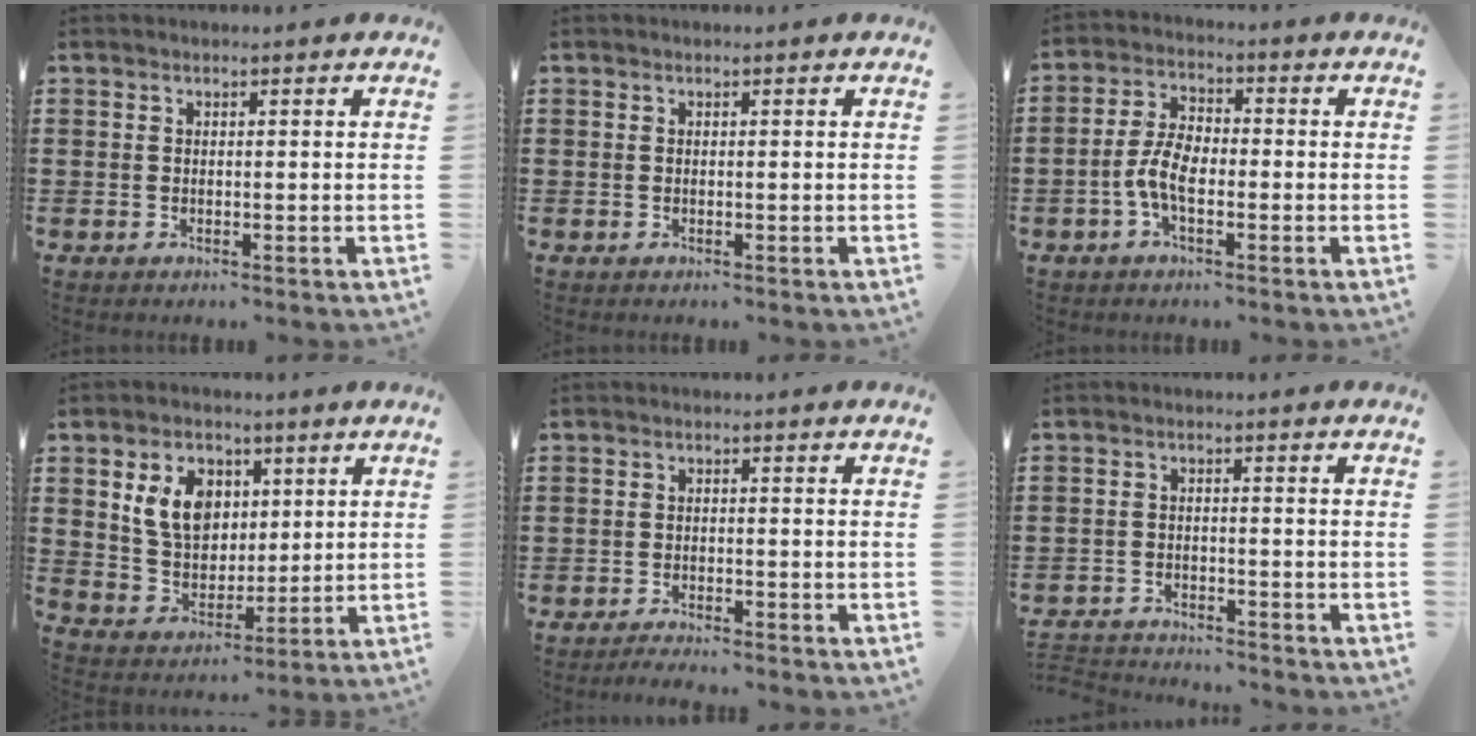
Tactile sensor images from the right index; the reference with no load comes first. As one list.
[{"total": 0.0}, {"total": 5.9, "force": [-1.8, 2.7, 4.9], "torque": [-0.118, -0.004, -0.041]}, {"total": 8.5, "force": [3.0, 6.4, 4.7], "torque": [-0.102, 0.015, 0.052]}, {"total": 1.7, "force": [-1.7, 0.0, 0.1], "torque": [-0.005, 0.001, -0.035]}, {"total": 2.6, "force": [-2.6, 0.1, -0.3], "torque": [-0.005, -0.004, -0.056]}]